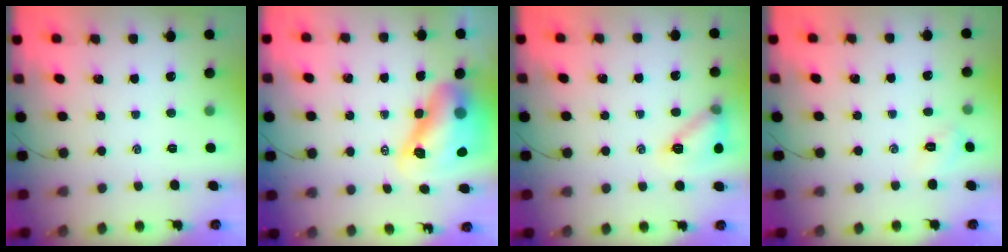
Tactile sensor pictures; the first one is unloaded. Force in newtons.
{"total": 12.9, "press": 12.3, "slide": 4.0}
{"total": 12.0, "press": 11.9, "slide": 0.6}
{"total": 2.7, "press": 2.6, "slide": 0.8}